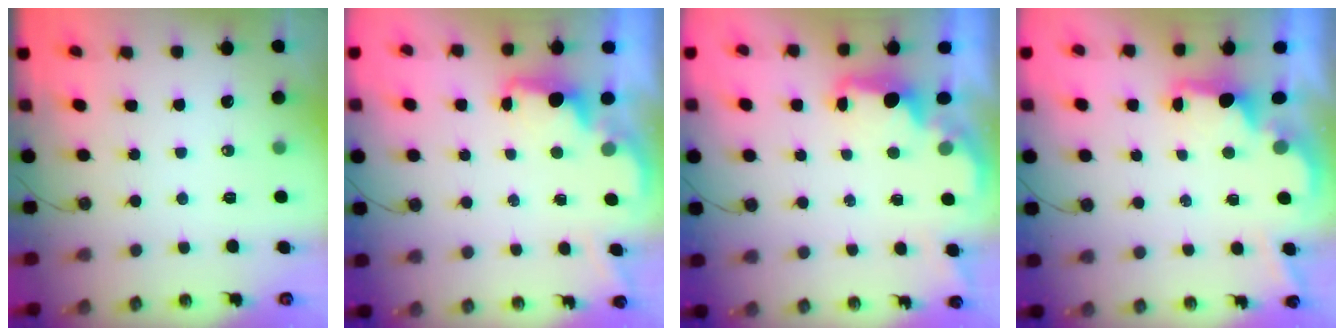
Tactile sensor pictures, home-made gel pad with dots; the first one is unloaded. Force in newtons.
{"total": 1.5, "press": 1.3, "slide": 0.7}
{"total": 1.9, "press": 1.8, "slide": 0.8}
{"total": 2.1, "press": 1.9, "slide": 0.8}